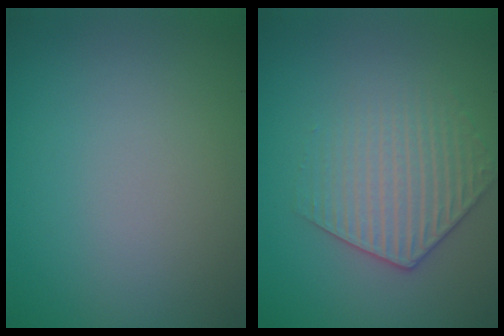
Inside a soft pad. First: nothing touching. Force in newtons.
{"total": 3.3, "press": 3.2, "slide": 1.0}